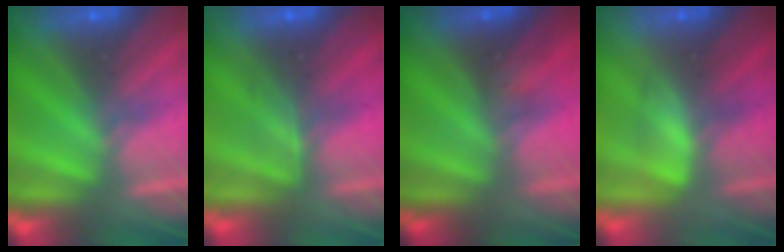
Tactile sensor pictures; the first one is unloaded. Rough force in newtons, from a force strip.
{"total": 2.4}
{"total": 2.1}
{"total": 2.6}